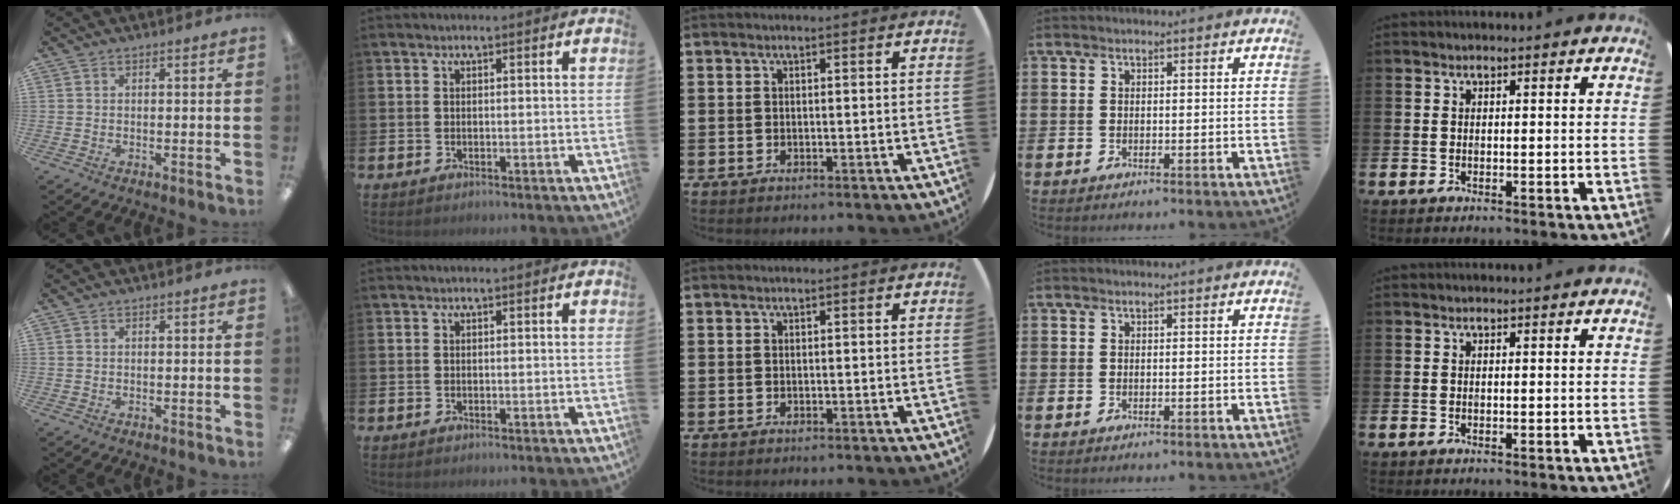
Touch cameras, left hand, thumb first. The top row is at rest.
{}